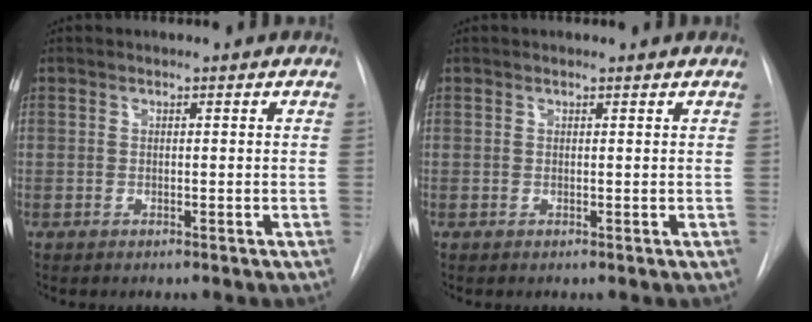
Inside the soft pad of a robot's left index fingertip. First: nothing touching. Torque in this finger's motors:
{"motor_torque": [0.03, -0.06, -0.07, 0.01]}